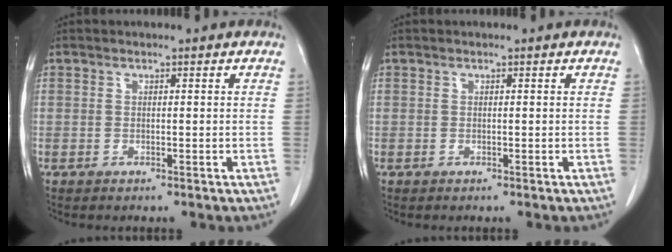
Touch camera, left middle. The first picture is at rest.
{"total": 0.0}